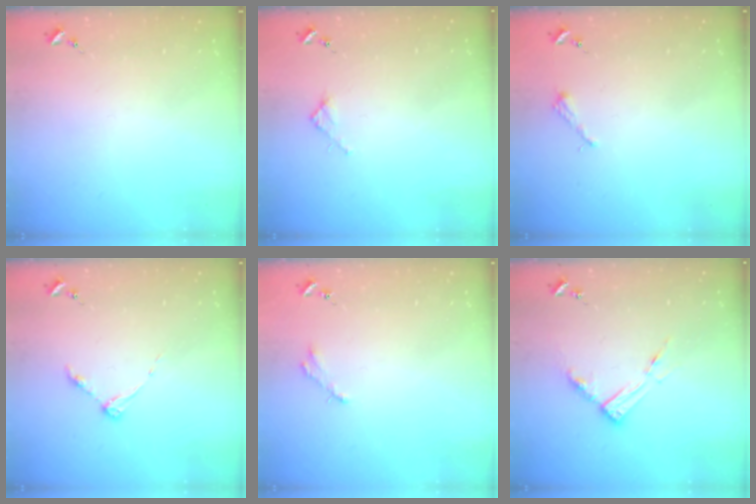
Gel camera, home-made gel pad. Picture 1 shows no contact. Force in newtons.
{"total": 2.7, "press": 2.7, "slide": 0.3}
{"total": 2.2, "press": 2.2, "slide": 0.3}
{"total": 4.9, "press": 4.8, "slide": 0.7}
{"total": 2.5, "press": 2.5, "slide": 0.2}
{"total": 9.3, "press": 9.2, "slide": 1.0}